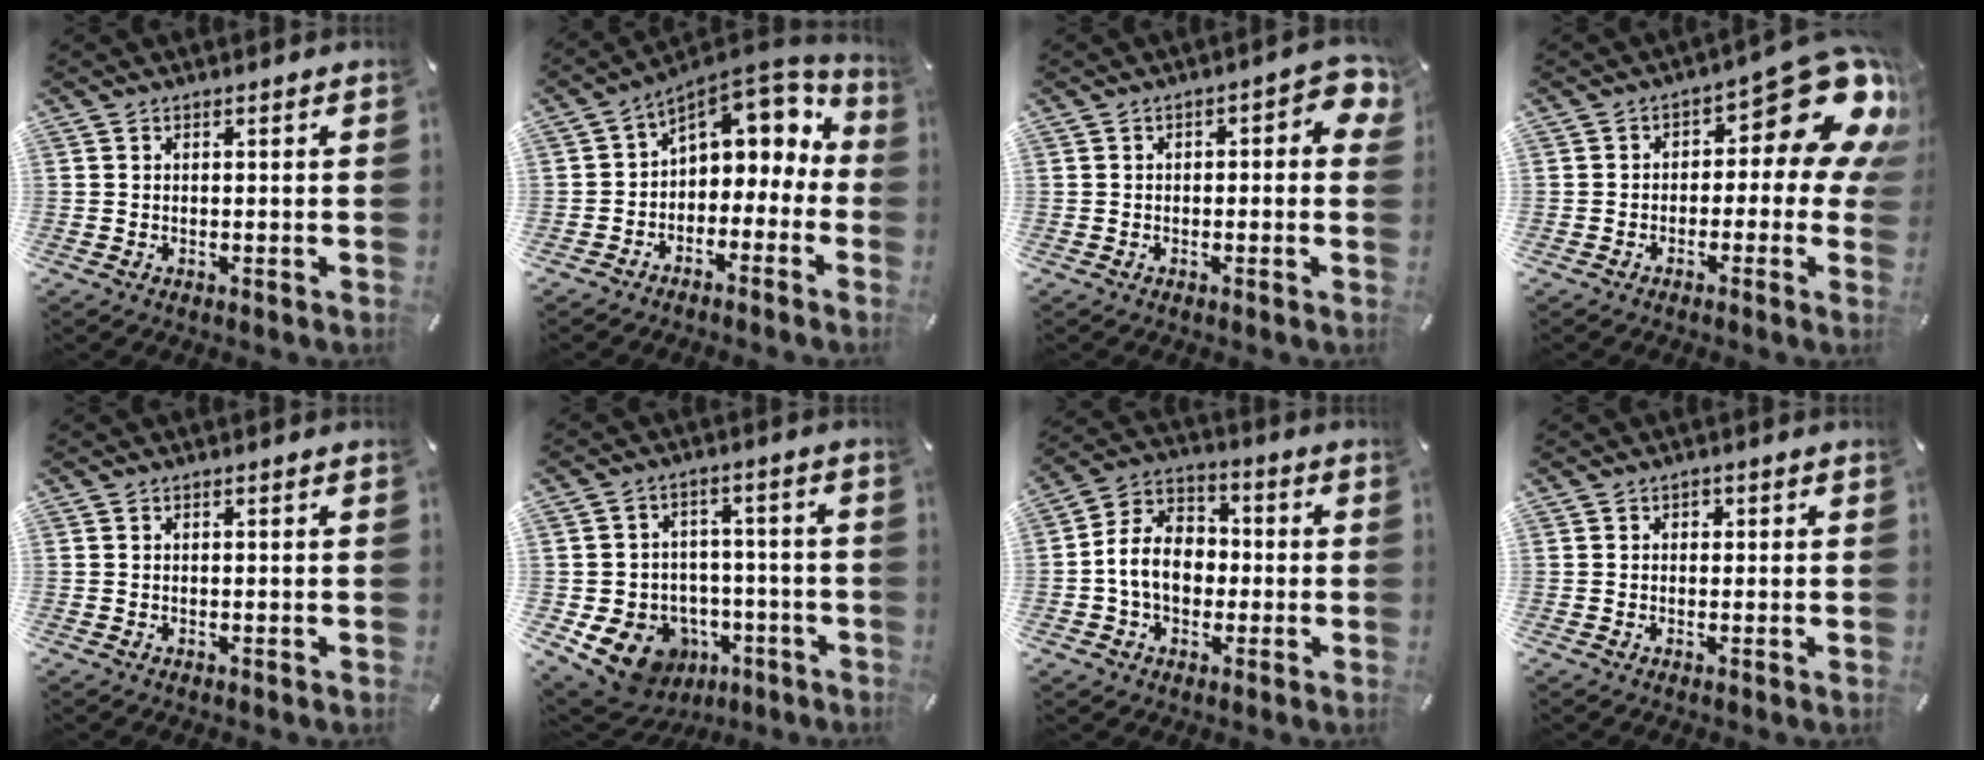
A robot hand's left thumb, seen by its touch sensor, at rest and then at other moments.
{"total": 7.4, "force": [3.1, 5.4, 4.0], "torque": [-0.057, -0.030, 0.057]}
{"total": 4.3, "force": [-0.4, 2.3, 3.6], "torque": [-0.051, 0.010, -0.012]}
{"total": 15.1, "force": [6.1, 7.2, 11.9], "torque": [-0.143, -0.046, 0.097]}
{"total": 0.0}
{"total": 12.8, "force": [-5.5, 10.5, 4.9], "torque": [-0.096, 0.025, -0.084]}
{"total": 10.6, "force": [-1.9, 8.5, 6.0], "torque": [-0.140, 0.019, -0.040]}
{"total": 1.1, "force": [0.0, 1.0, 0.3], "torque": [-0.006, 0.007, -0.002]}